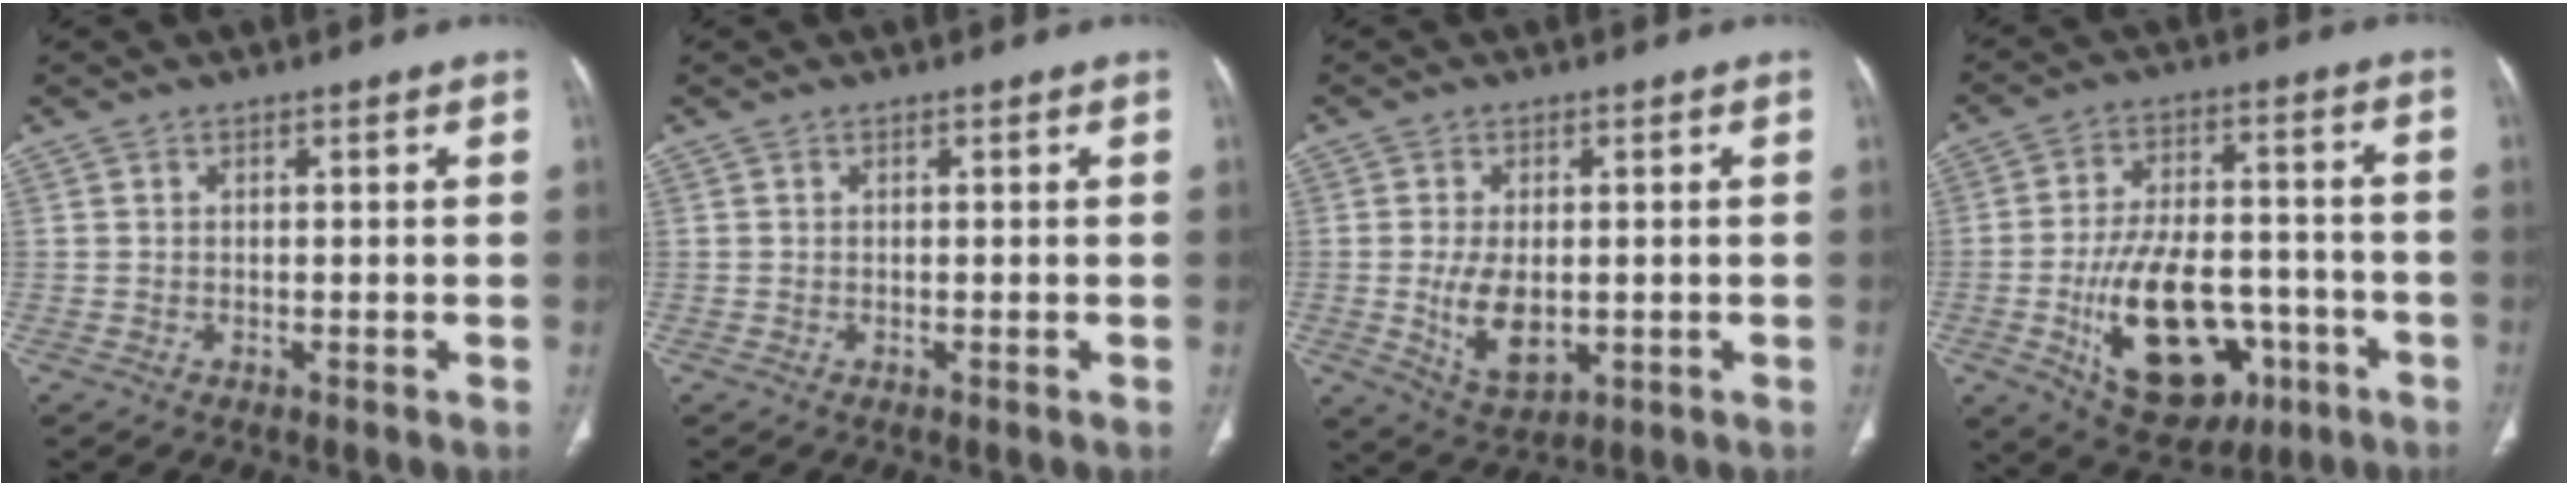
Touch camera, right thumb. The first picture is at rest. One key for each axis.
{"total": 0.0}
{"total": 8.2, "fx": -0.8, "fy": 4.7, "fz": 6.6, "tx": -0.113, "ty": -0.012, "tz": -0.001}
{"total": 20.2, "fx": -6.7, "fy": 11.5, "fz": 15.2, "tx": -0.218, "ty": 0.028, "tz": -0.086}